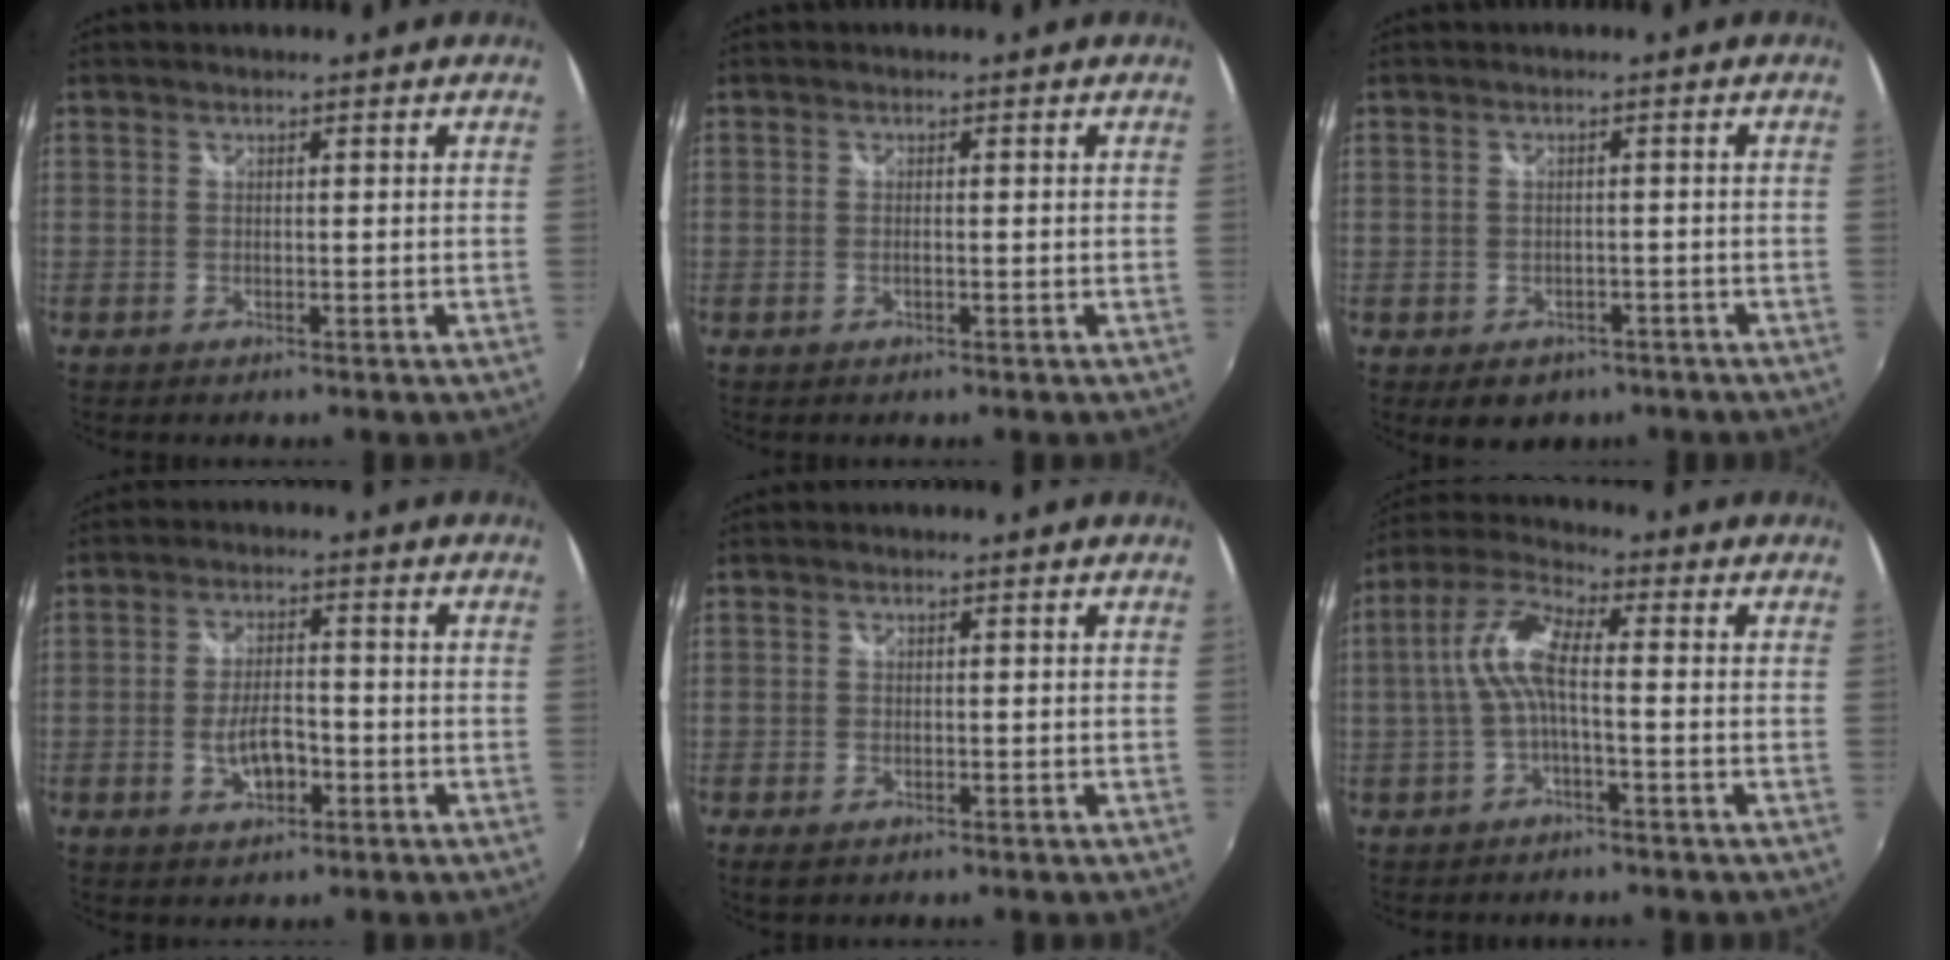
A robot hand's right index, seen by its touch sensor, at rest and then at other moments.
{"total": 0.6, "force": [-0.2, 0.1, 0.5], "torque": [-0.013, -0.001, -0.005]}
{"total": 5.0, "force": [-2.9, 3.7, 1.8], "torque": [-0.033, -0.003, -0.031]}
{"total": 5.9, "force": [-2.2, 2.8, 4.7], "torque": [-0.095, -0.001, -0.032]}
{"total": 1.9, "force": [-1.0, 1.1, 1.1], "torque": [-0.023, -0.007, -0.018]}
{"total": 7.7, "force": [-0.9, 1.9, 7.4], "torque": [-0.165, 0.016, -0.019]}